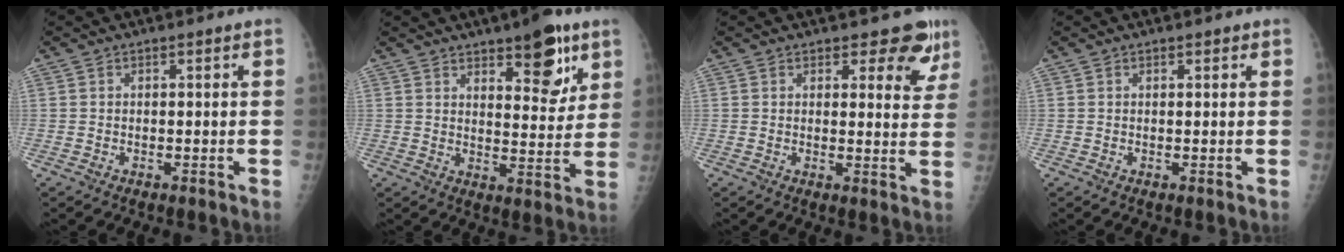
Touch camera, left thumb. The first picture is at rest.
{"total": 11.3, "force": [6.6, 4.4, 8.1], "torque": [-0.079, -0.037, 0.094]}
{"total": 6.4, "force": [4.8, 3.1, 2.9], "torque": [0.003, -0.032, 0.045]}
{"total": 0.6, "force": [0.4, 0.2, 0.3], "torque": [-0.003, -0.002, 0.004]}